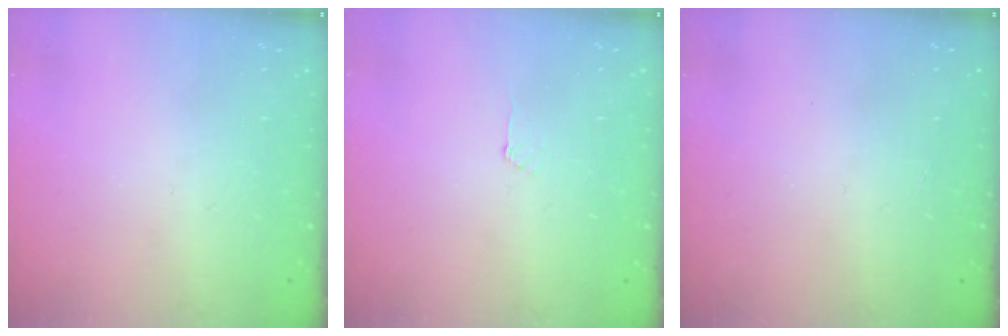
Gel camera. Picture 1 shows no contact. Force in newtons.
{"total": 2.5, "press": 2.5, "slide": 0.3}
{"total": 0.0}